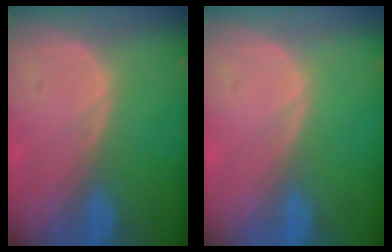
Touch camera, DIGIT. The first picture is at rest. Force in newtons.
{"total": 0.0}